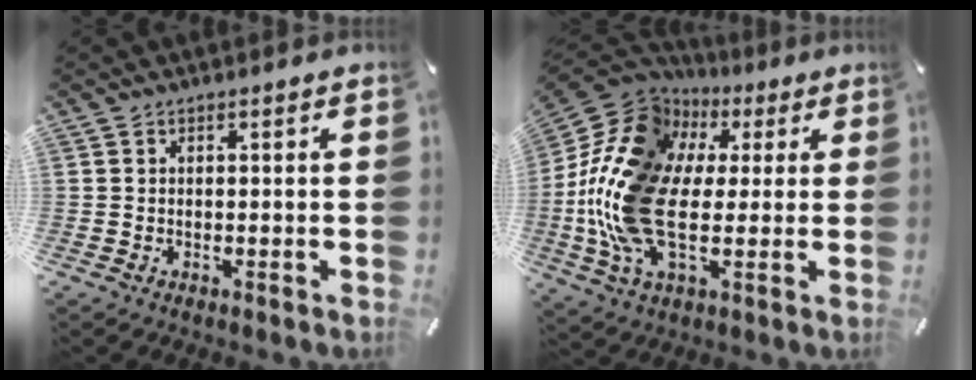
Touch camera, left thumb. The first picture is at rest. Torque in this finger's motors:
{"motor_torque": [1.13, 1.74, 2.71, 0.06, 0.42]}